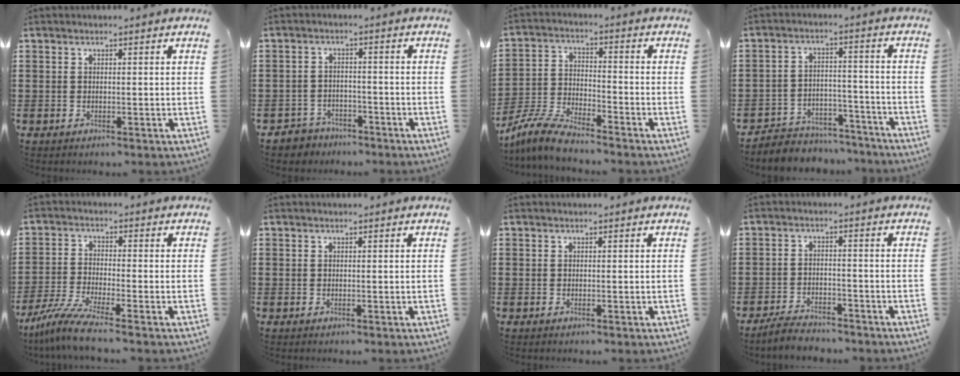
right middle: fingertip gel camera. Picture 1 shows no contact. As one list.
[{"total": 3.0, "force": [-2.8, 0.9, -0.3], "torque": [-0.006, -0.001, -0.061]}, {"total": 7.1, "force": [-6.5, 0.7, 2.6], "torque": [-0.064, 0.001, -0.128]}, {"total": 4.9, "force": [-4.7, 1.3, 0.0], "torque": [-0.003, 0.013, -0.098]}, {"total": 6.5, "force": [-5.3, 0.1, 3.8], "torque": [-0.095, -0.024, -0.104]}, {"total": 0.0}, {"total": 0.0}, {"total": 3.7, "force": [-3.6, 0.6, 0.6], "torque": [-0.014, 0.007, -0.073]}]